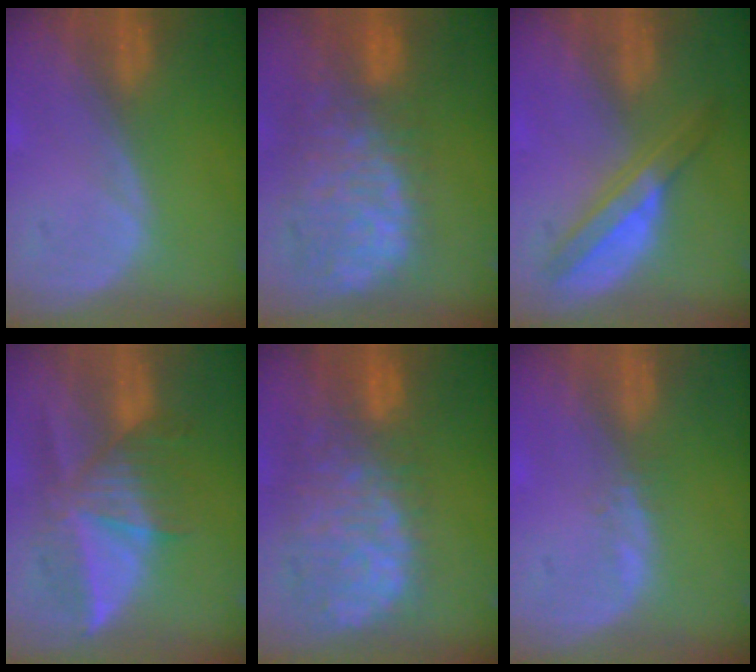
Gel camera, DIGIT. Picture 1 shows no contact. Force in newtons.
{"total": 11.7, "press": 9.8, "slide": 6.4}
{"total": 6.2, "press": 5.5, "slide": 2.8}
{"total": 7.7, "press": 7.5, "slide": 1.8}
{"total": 12.3, "press": 10.1, "slide": 7.0}
{"total": 1.1, "press": 1.0, "slide": 0.5}